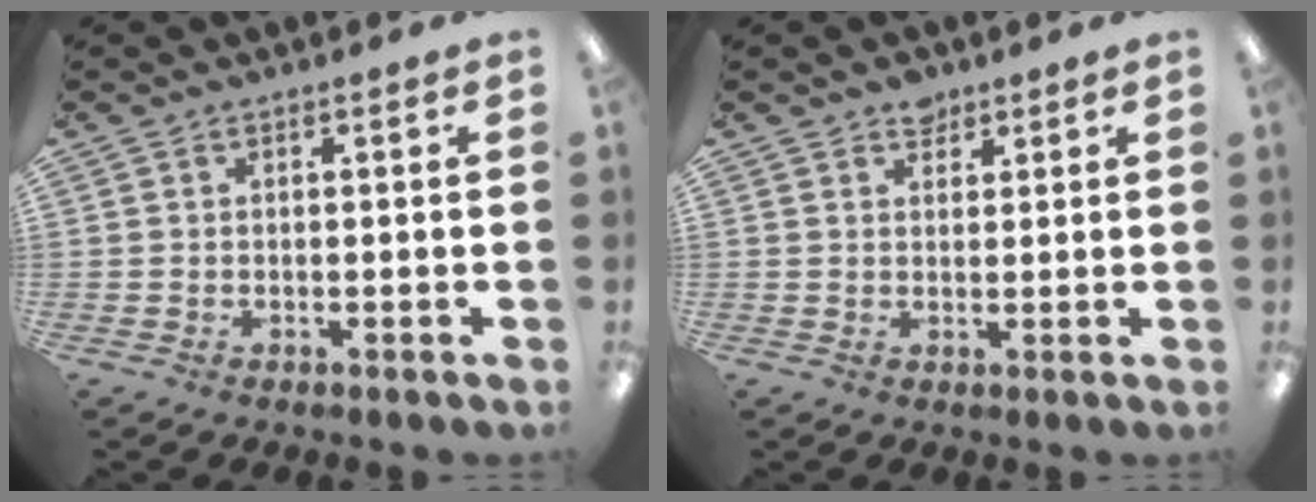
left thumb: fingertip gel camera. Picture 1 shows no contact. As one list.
[{"total": 3.4, "force": [2.7, 1.9, 0.7], "torque": [0.007, -0.013, 0.046]}]